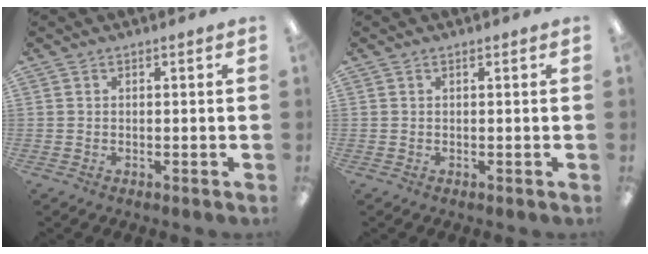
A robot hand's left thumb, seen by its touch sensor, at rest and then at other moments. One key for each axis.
{"total": 0.0}